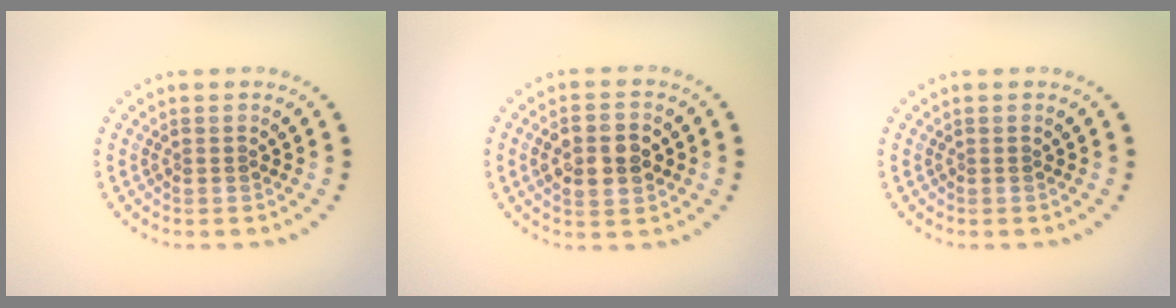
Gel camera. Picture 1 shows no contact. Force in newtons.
{"total": 4.2, "press": 4.2, "slide": 0.4}
{"total": 0.0}